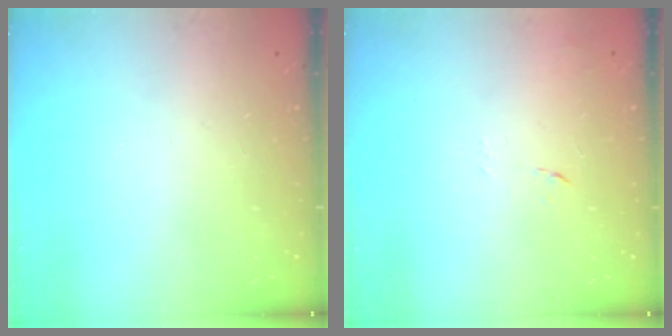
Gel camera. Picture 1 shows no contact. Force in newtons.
{"total": 7.2, "press": 7.2, "slide": 0.6}